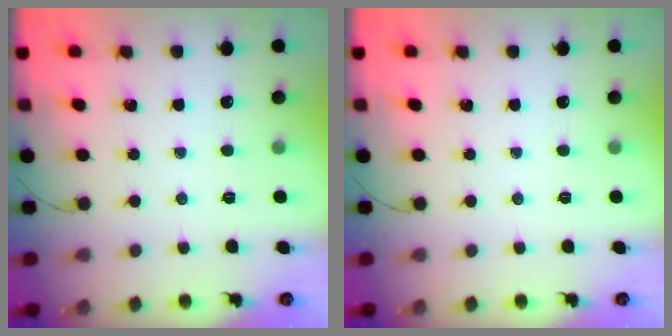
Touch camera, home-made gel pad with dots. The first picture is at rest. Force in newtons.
{"total": 0.0}